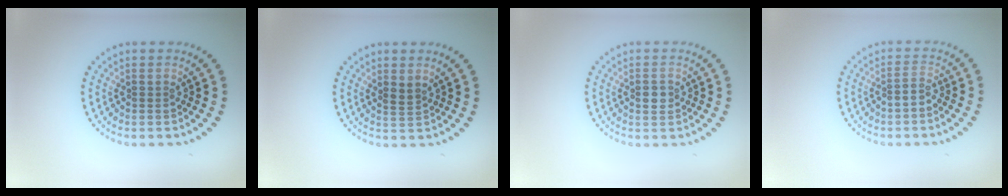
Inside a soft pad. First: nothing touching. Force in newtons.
{"total": 1.2, "press": 1.0, "slide": 0.6}
{"total": 1.6, "press": 1.6, "slide": 0.2}
{"total": 1.4, "press": 1.1, "slide": 0.8}